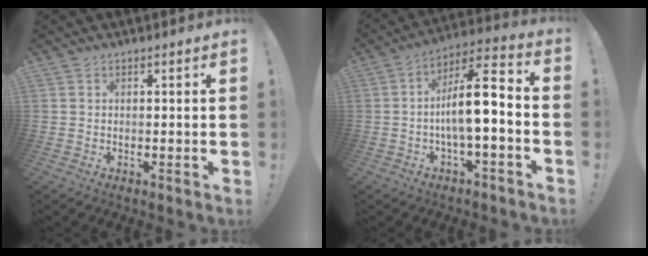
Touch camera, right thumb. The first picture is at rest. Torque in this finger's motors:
{"motor_torque": [0.39, 0.47, 1.38, -0.41, 0.14]}